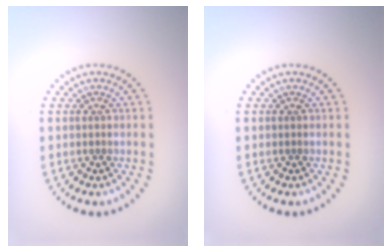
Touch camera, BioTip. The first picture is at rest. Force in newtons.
{"total": 0.0}